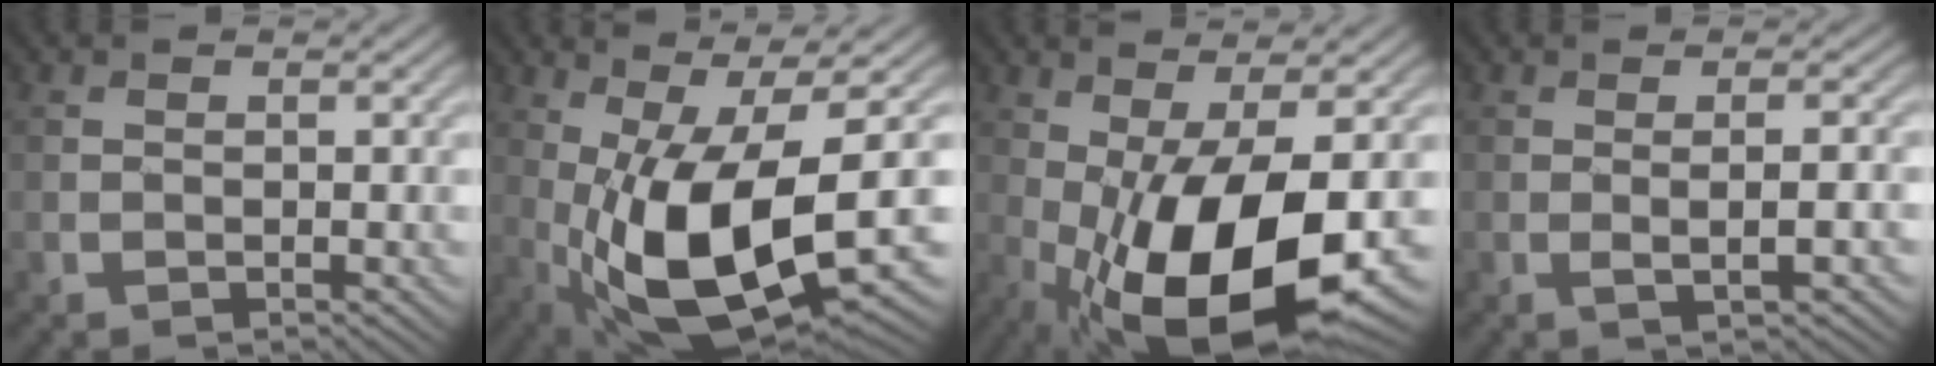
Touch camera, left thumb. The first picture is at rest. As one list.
[{"total": 14.8, "force": [-3.0, 5.3, 13.5], "torque": [-0.268, -0.019, -0.041]}, {"total": 14.9, "force": [-3.7, 5.9, 13.2], "torque": [-0.240, -0.021, -0.052]}, {"total": 2.8, "force": [-0.1, 0.5, 2.8], "torque": [-0.047, 0.004, -0.007]}]